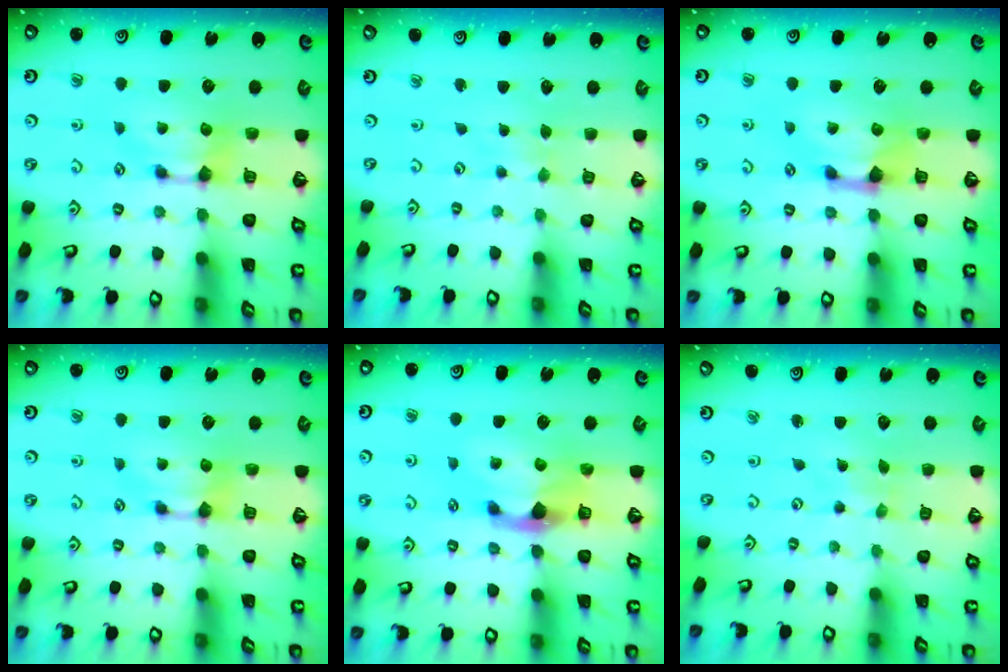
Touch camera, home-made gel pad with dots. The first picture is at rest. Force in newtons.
{"total": 2.6, "press": 2.6, "slide": 0.0}
{"total": 1.6, "press": 0.9, "slide": 1.3}
{"total": 0.0}
{"total": 3.0, "press": 2.6, "slide": 1.4}
{"total": 6.0, "press": 5.6, "slide": 2.0}